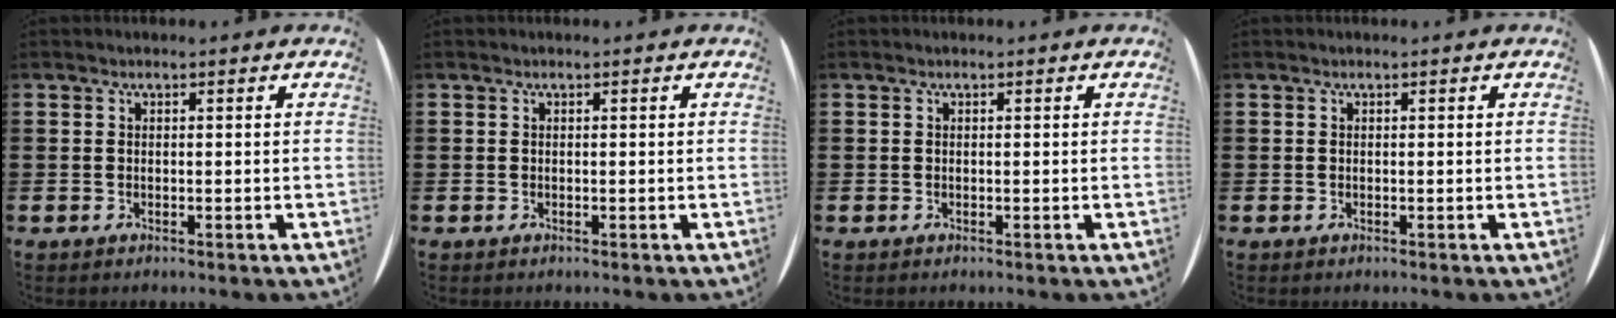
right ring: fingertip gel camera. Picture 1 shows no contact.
{"total": 0.0}
{"total": 0.0}
{"total": 0.0}